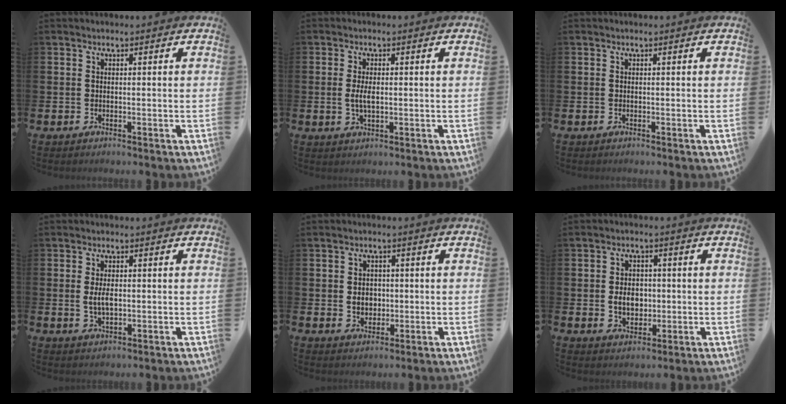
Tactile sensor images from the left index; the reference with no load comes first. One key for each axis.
{"total": 2.8, "fx": 0.1, "fy": 1.2, "fz": 2.5, "tx": -0.044, "ty": 0.002, "tz": -0.001}
{"total": 0.0}
{"total": 3.0, "fx": 0.1, "fy": 1.6, "fz": 2.5, "tx": -0.037, "ty": 0.001, "tz": -0.002}
{"total": 3.0, "fx": 0.1, "fy": 2.6, "fz": 1.5, "tx": -0.014, "ty": 0.003, "tz": -0.008}
{"total": 4.1, "fx": -0.1, "fy": 3.3, "fz": 2.5, "tx": -0.028, "ty": 0.000, "tz": -0.013}